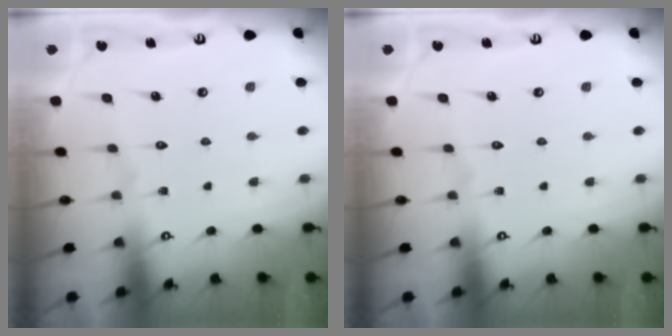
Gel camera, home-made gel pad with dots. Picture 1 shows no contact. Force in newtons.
{"total": 0.0}